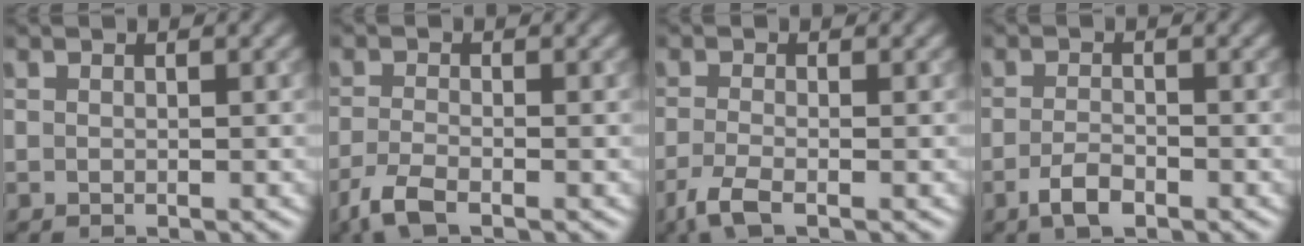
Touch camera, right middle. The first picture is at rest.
{"total": 3.0, "force": [-2.2, 0.7, 1.9], "torque": [-0.051, -0.010, -0.054]}
{"total": 3.0, "force": [-1.9, 0.8, 2.2], "torque": [-0.052, -0.011, -0.046]}
{"total": 2.3, "force": [-1.5, 0.7, 1.5], "torque": [-0.038, -0.003, -0.033]}